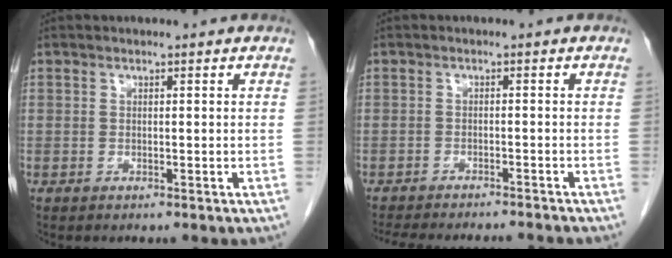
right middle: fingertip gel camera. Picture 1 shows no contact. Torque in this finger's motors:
{"motor_torque": [1.08, -1.06, 0.07, 0.06]}